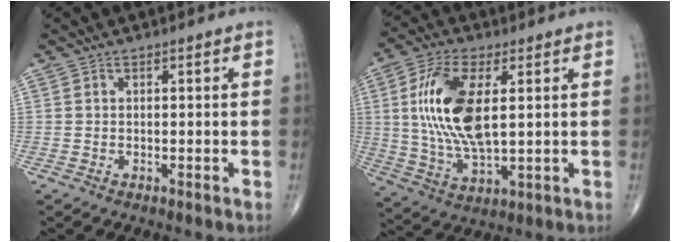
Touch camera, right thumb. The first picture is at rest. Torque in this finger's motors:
{"motor_torque": [2.04, 1.99, 1.55, -0.15, 0.19]}